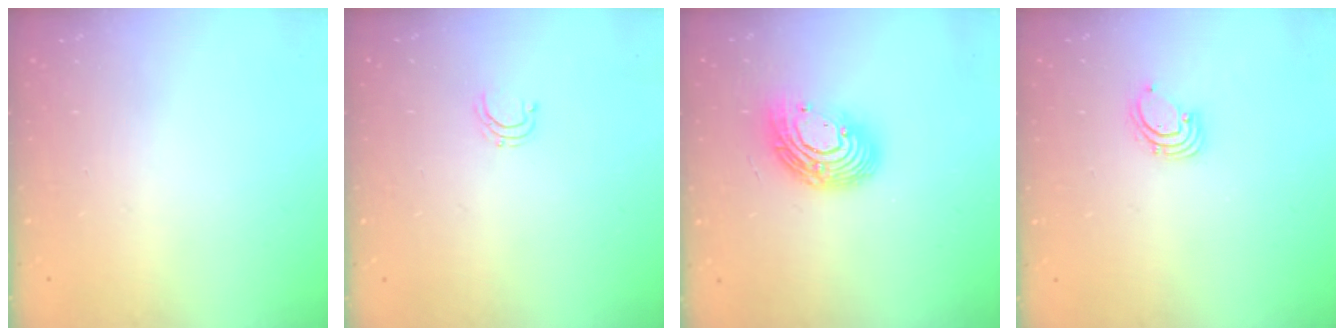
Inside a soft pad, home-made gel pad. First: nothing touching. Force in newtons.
{"total": 3.8, "press": 3.8, "slide": 0.2}
{"total": 13.9, "press": 13.8, "slide": 1.1}
{"total": 1.6, "press": 1.6, "slide": 0.1}